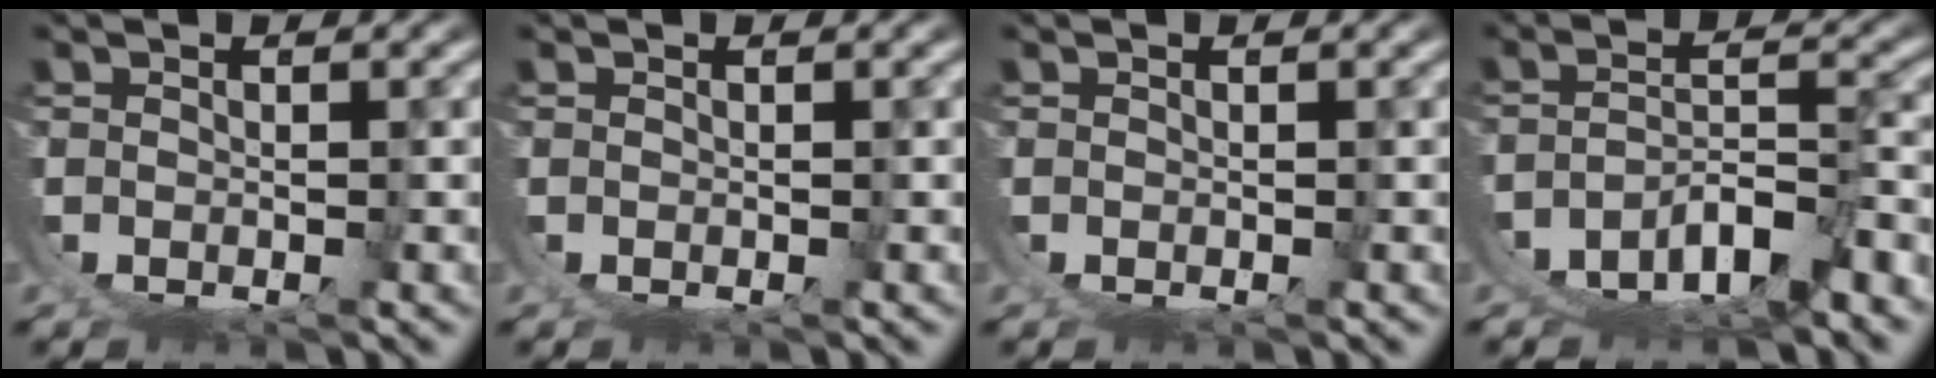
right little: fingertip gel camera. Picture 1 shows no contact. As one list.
[{"total": 0.0}, {"total": 0.0}, {"total": 8.2, "force": [-4.8, 5.1, 4.4], "torque": [-0.084, -0.015, -0.071]}]